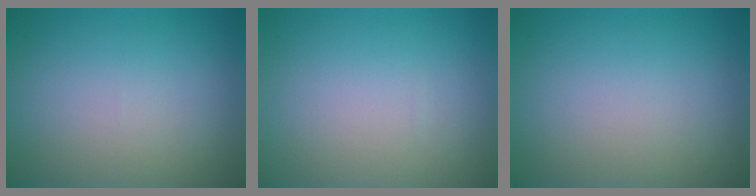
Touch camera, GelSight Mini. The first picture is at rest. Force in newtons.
{"total": 0.0}
{"total": 0.0}